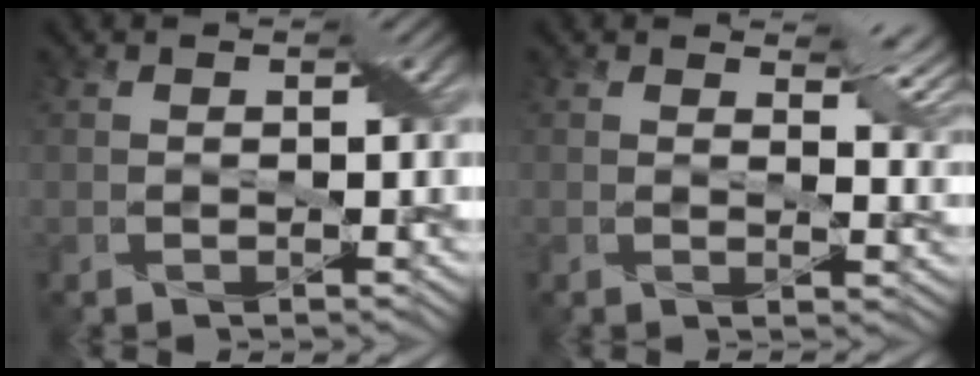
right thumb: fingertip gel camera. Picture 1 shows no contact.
{"total": 4.2, "force": [2.6, 1.7, 2.7], "torque": [-0.044, -0.004, 0.040]}